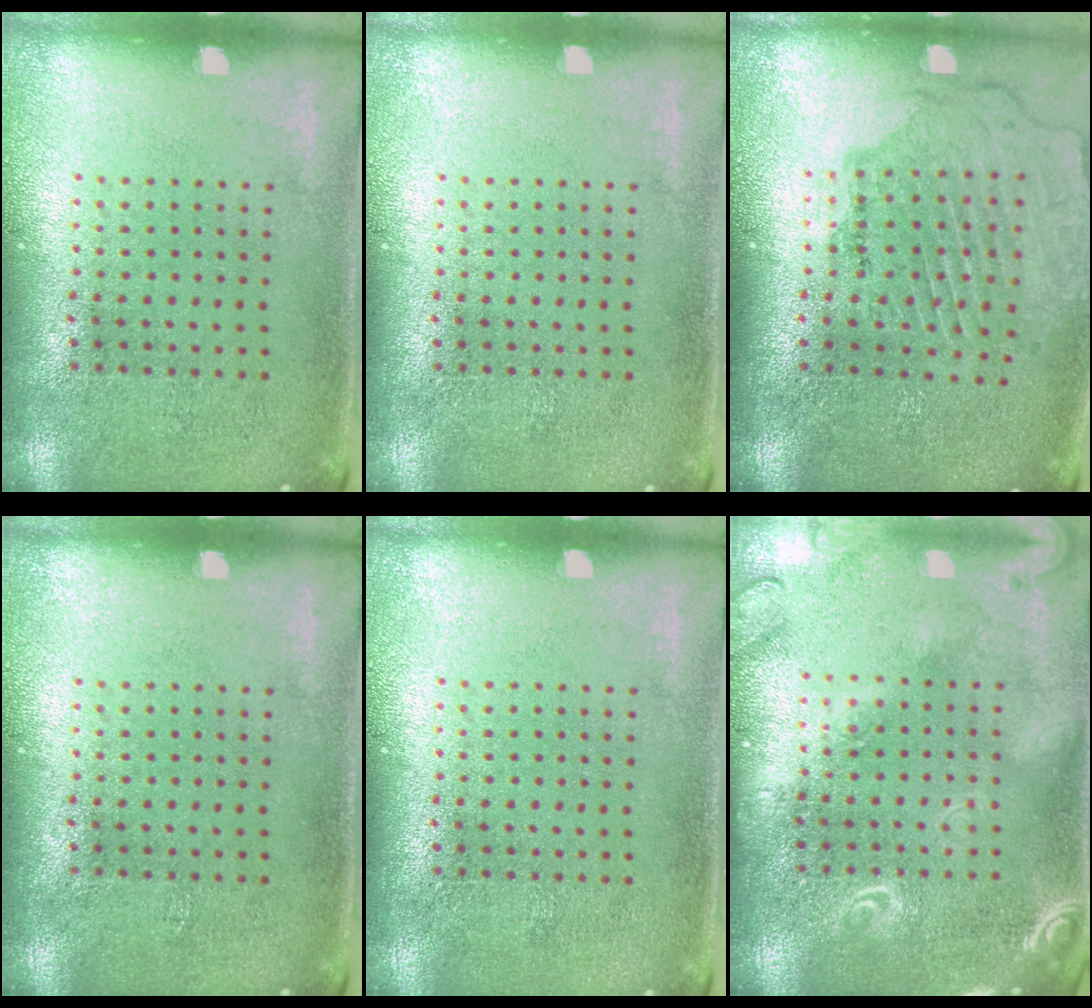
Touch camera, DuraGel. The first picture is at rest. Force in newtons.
{"total": 0.0}
{"total": 1.6, "press": 1.6, "slide": 0.2}
{"total": 0.0}
{"total": 0.0}
{"total": 2.1, "press": 2.1, "slide": 0.2}